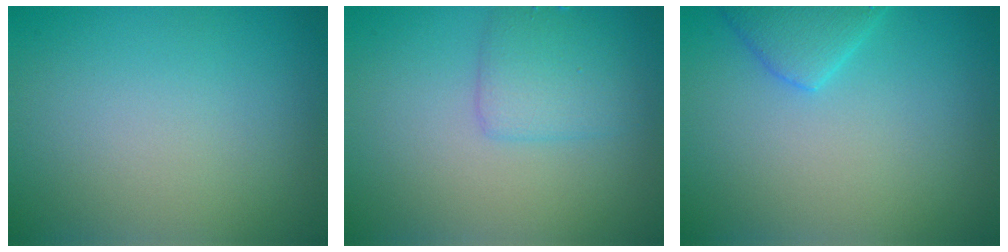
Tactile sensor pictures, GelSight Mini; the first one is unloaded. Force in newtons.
{"total": 2.6, "press": 2.6, "slide": 0.0}
{"total": 2.9, "press": 2.9, "slide": 0.2}